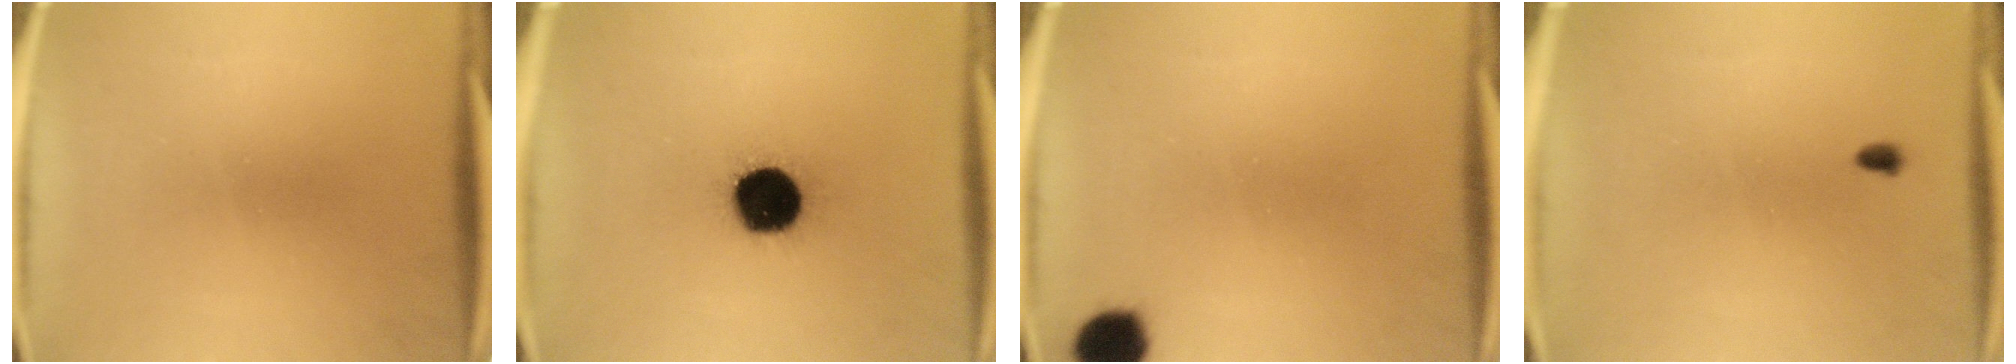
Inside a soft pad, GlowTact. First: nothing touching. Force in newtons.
{"total": 17.6}
{"total": 6.2}
{"total": 1.0}